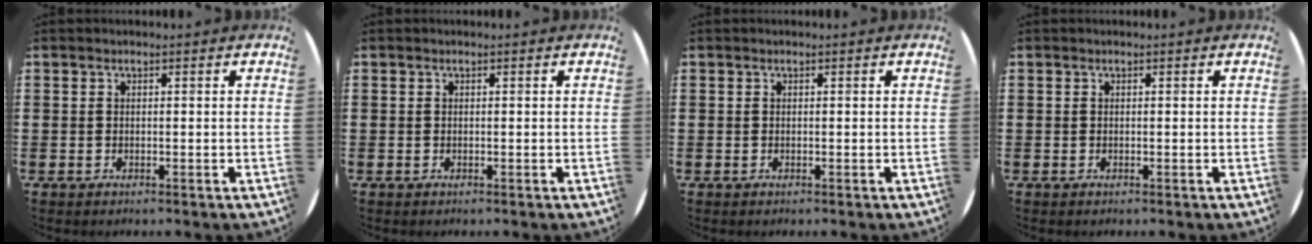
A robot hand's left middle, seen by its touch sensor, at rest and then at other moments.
{"total": 0.0}
{"total": 0.0}
{"total": 0.0}